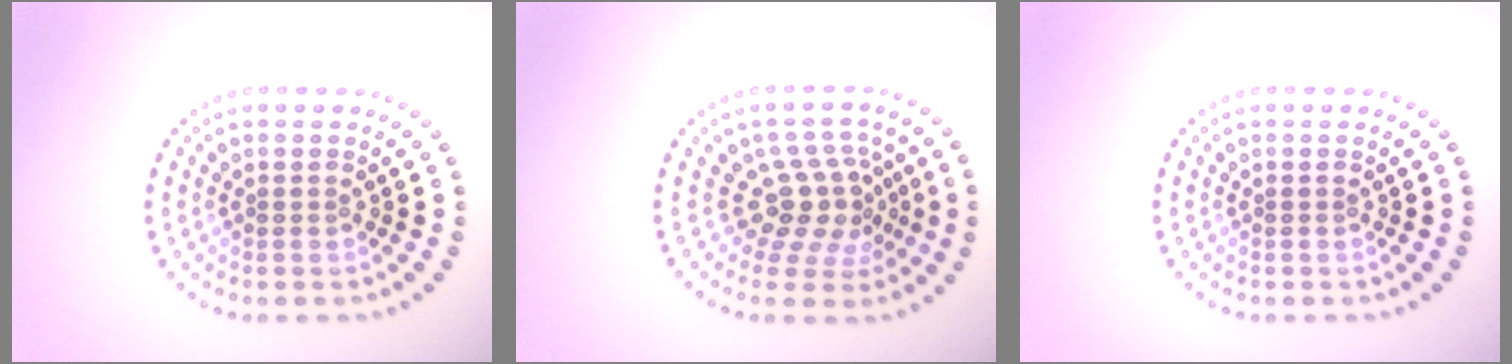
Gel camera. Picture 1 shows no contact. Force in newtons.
{"total": 3.8, "press": 2.8, "slide": 2.5}
{"total": 0.0}